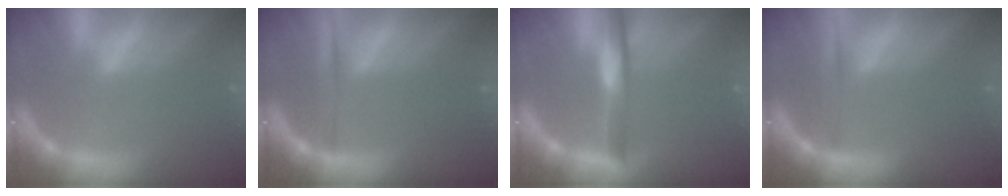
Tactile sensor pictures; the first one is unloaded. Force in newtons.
{"total": 2.5}
{"total": 4.0}
{"total": 2.0}